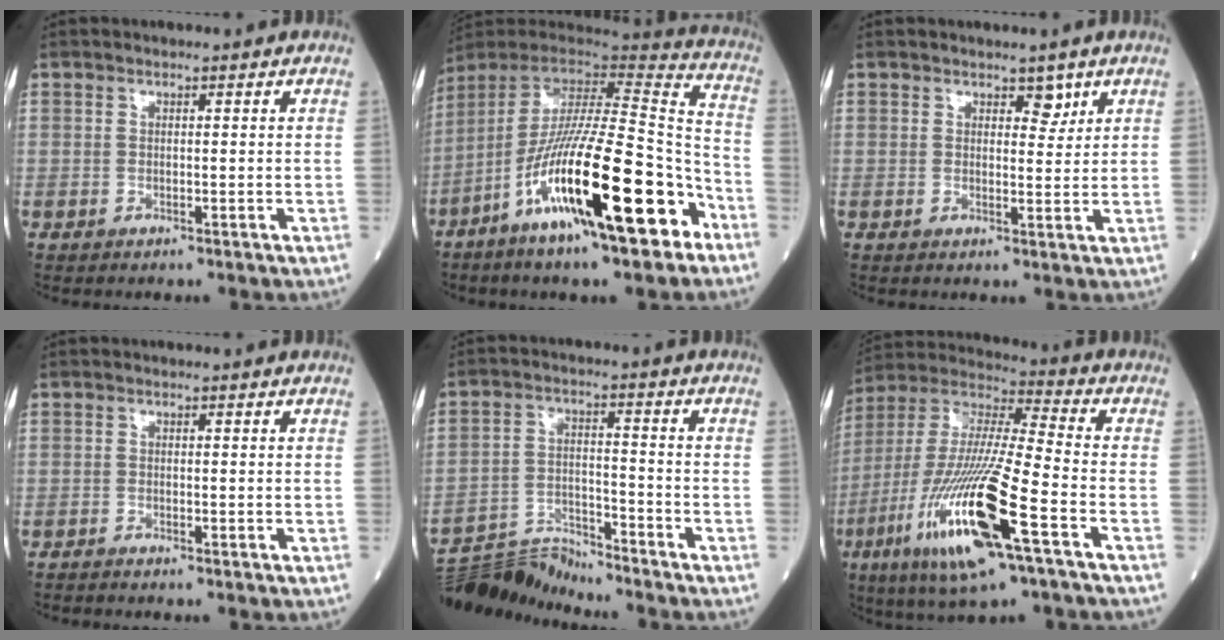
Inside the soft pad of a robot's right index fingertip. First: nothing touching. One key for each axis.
{"total": 24.5, "fx": -11.6, "fy": 3.2, "fz": 21.3, "tx": -0.351, "ty": -0.031, "tz": -0.194}
{"total": 2.9, "fx": 1.7, "fy": 1.6, "fz": 1.7, "tx": -0.013, "ty": 0.001, "tz": 0.023}
{"total": 0.7, "fx": -0.6, "fy": -0.2, "fz": 0.1, "tx": -0.003, "ty": 0.000, "tz": -0.015}
{"total": 8.5, "fx": -8.4, "fy": -1.3, "fz": -0.9, "tx": 0.008, "ty": 0.011, "tz": -0.153}
{"total": 21.4, "fx": -8.7, "fy": 2.0, "fz": 19.4, "tx": -0.427, "ty": -0.038, "tz": -0.162}